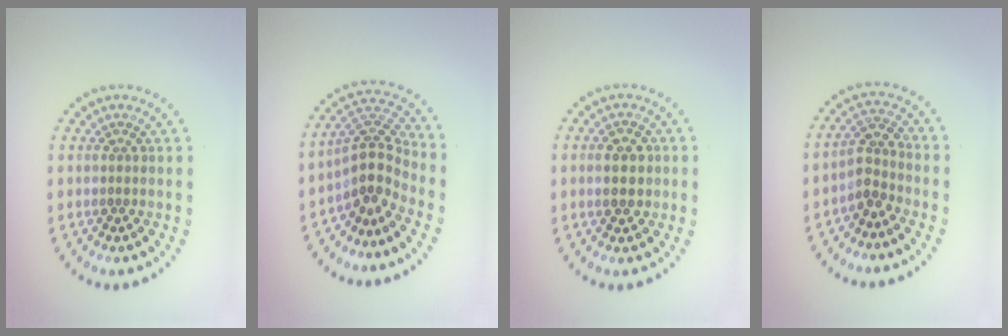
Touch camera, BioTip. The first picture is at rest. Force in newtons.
{"total": 4.0, "press": 2.9, "slide": 2.8}
{"total": 2.8, "press": 2.8, "slide": 0.2}
{"total": 2.5, "press": 2.0, "slide": 1.6}